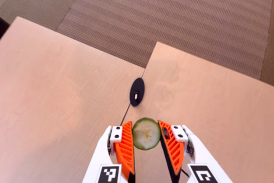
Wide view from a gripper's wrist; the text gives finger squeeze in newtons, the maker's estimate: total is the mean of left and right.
{"total": 10.9, "left": 10.9, "right": 10.9}